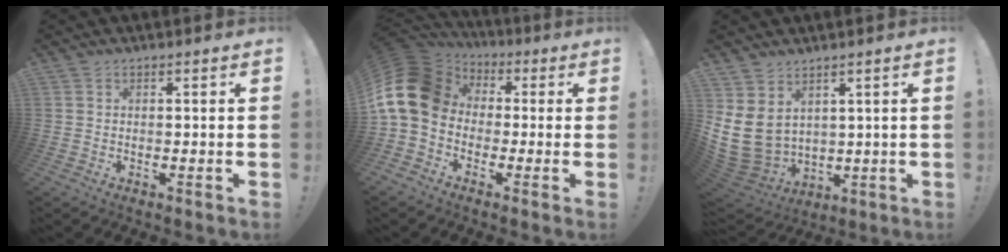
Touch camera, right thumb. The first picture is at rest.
{"total": 17.3, "force": [2.6, 13.2, 10.8], "torque": [-0.196, 0.003, 0.061]}
{"total": 11.7, "force": [2.5, 9.3, 6.7], "torque": [-0.159, -0.027, 0.055]}